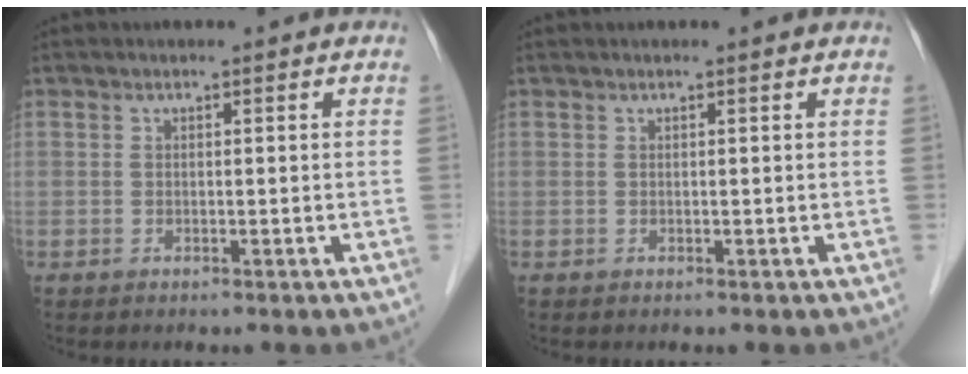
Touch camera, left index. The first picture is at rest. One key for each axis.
{"total": 0.5, "fx": 0.5, "fy": 0.0, "fz": 0.1, "tx": -0.004, "ty": 0.008, "tz": 0.008}